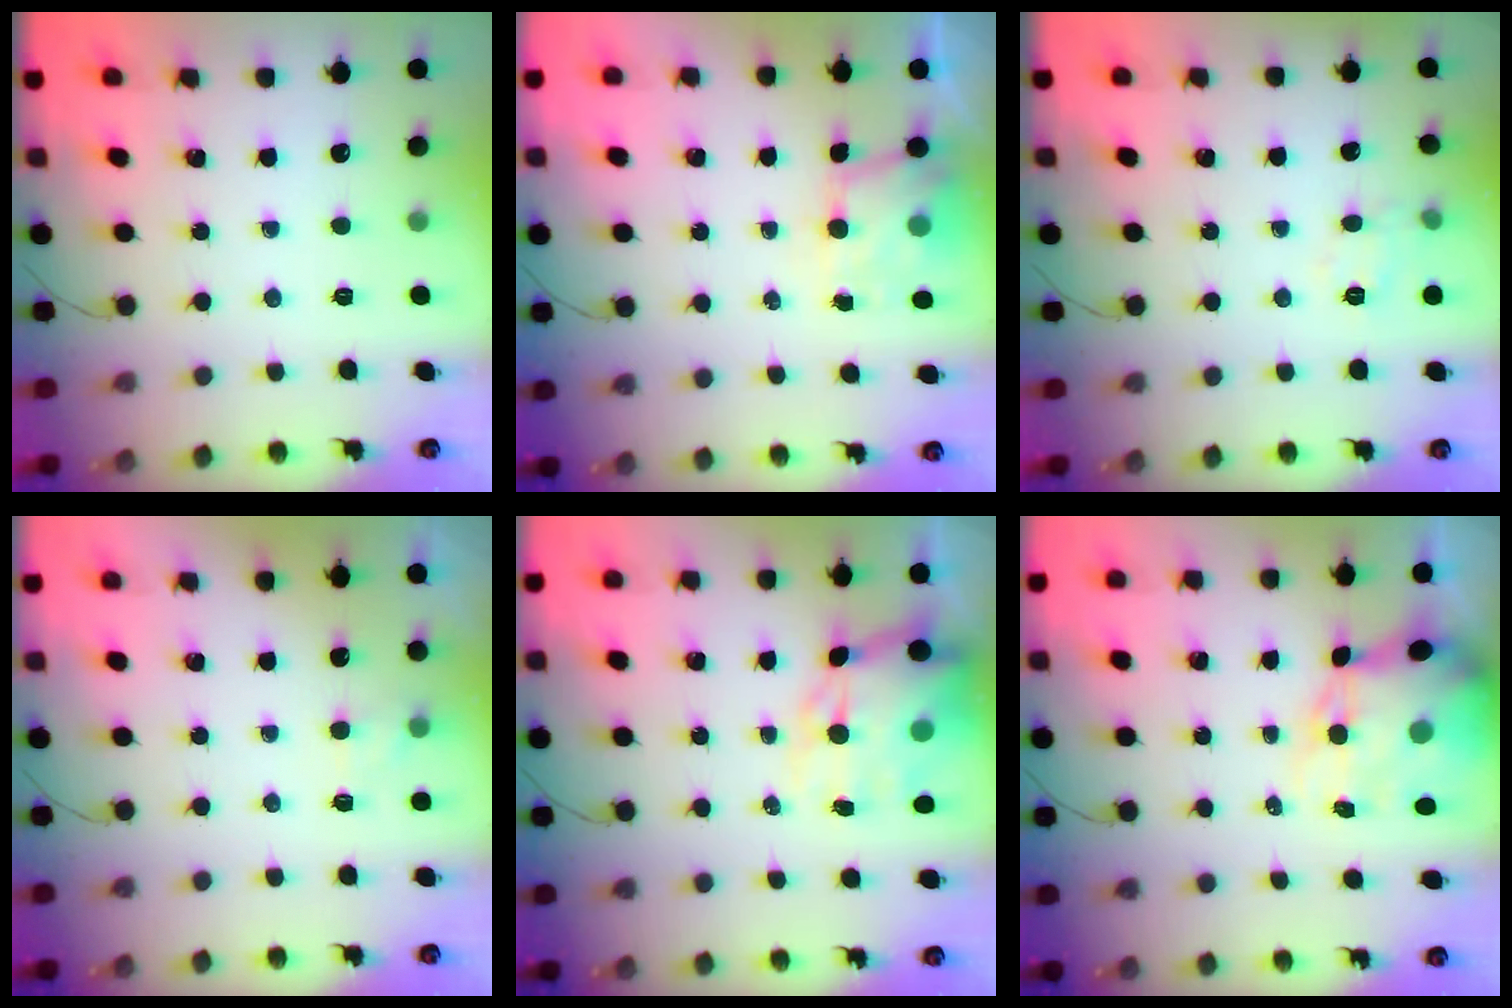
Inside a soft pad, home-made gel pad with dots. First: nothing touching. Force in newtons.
{"total": 5.6, "press": 5.4, "slide": 1.1}
{"total": 7.9, "press": 7.7, "slide": 1.4}
{"total": 1.9, "press": 1.4, "slide": 1.2}
{"total": 12.7, "press": 12.2, "slide": 3.3}
{"total": 12.1, "press": 11.7, "slide": 3.0}